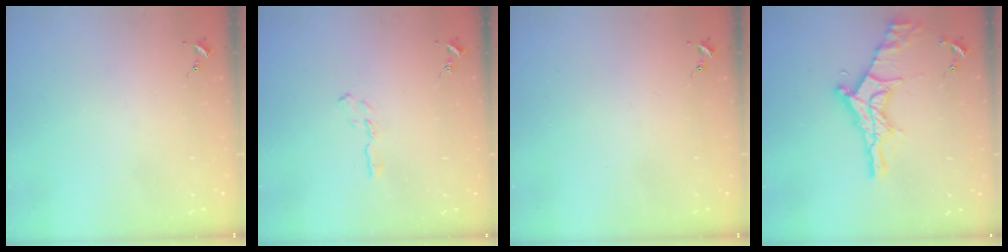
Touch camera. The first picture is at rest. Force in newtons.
{"total": 3.9, "press": 3.9, "slide": 0.4}
{"total": 0.0}
{"total": 19.0, "press": 18.9, "slide": 1.3}